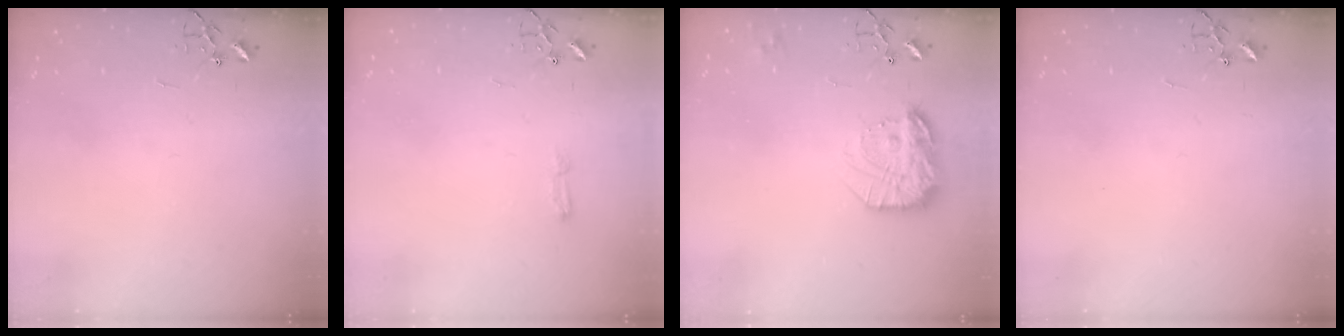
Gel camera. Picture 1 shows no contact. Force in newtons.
{"total": 3.8, "press": 3.8, "slide": 0.5}
{"total": 17.5, "press": 17.5, "slide": 1.4}
{"total": 0.0}